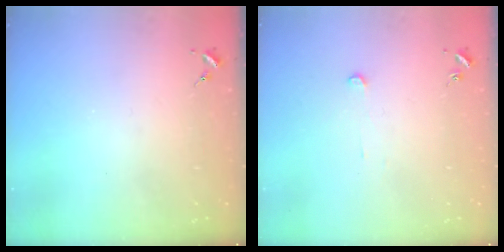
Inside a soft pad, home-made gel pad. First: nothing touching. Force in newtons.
{"total": 2.6, "press": 2.6, "slide": 0.2}